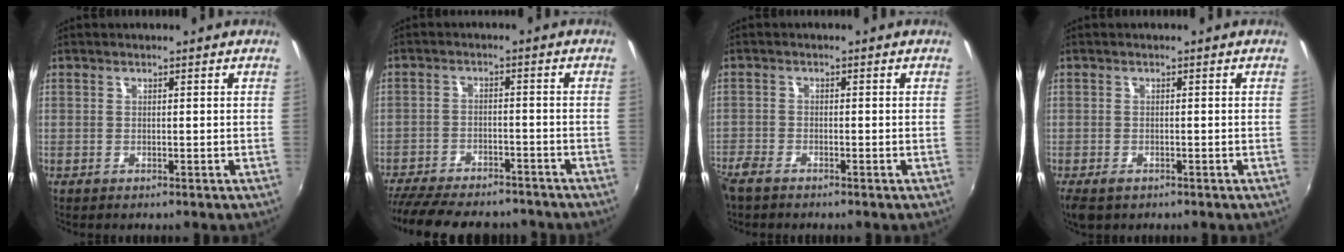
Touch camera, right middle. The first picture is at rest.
{"total": 18.4, "force": [-15.4, 6.0, 8.0], "torque": [-0.177, -0.027, -0.226]}
{"total": 3.8, "force": [-3.2, 1.1, 1.7], "torque": [-0.048, -0.014, -0.067]}
{"total": 3.8, "force": [-2.5, 1.9, 2.2], "torque": [-0.048, -0.017, -0.041]}